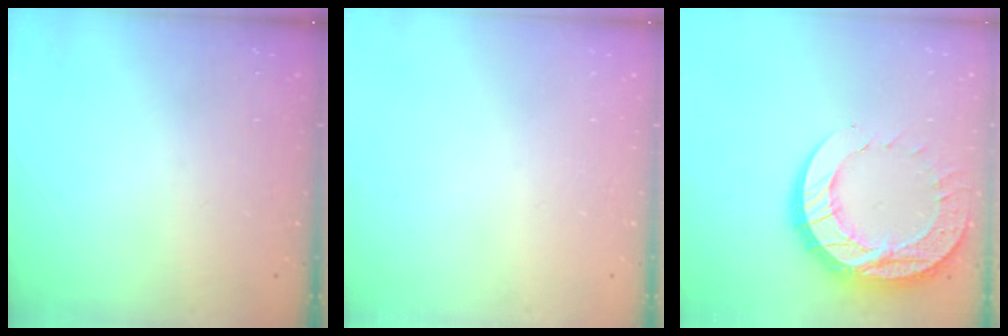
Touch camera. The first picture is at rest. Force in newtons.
{"total": 0.0}
{"total": 19.4, "press": 19.4, "slide": 1.8}